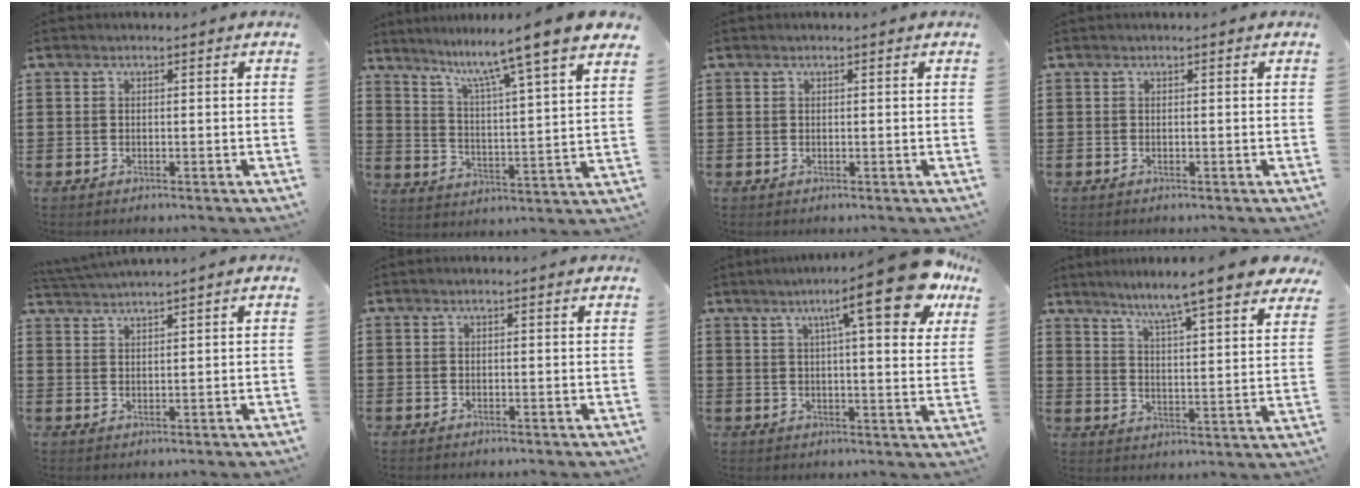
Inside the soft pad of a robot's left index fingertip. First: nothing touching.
{"total": 7.5, "force": [6.4, -1.5, 3.6], "torque": [-0.088, -0.059, 0.094]}
{"total": 0.0}
{"total": 0.0}
{"total": 2.1, "force": [2.0, -0.5, 0.1], "torque": [-0.008, -0.001, 0.039]}
{"total": 0.0}
{"total": 13.6, "force": [8.2, 1.9, 10.7], "torque": [-0.163, -0.026, 0.123]}
{"total": 6.8, "force": [6.0, -0.9, 3.1], "torque": [-0.078, -0.045, 0.092]}